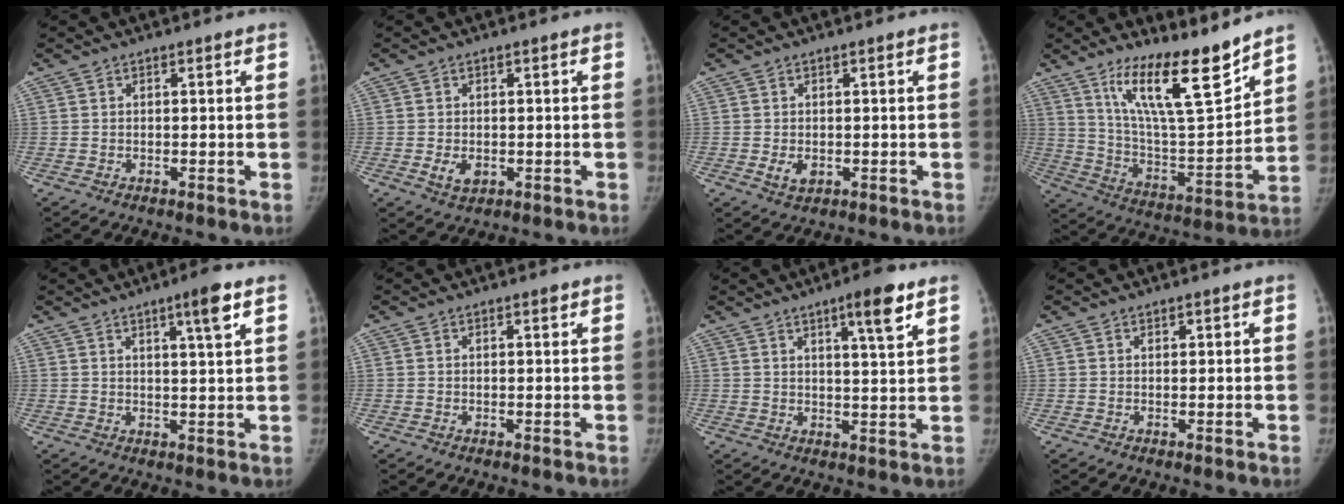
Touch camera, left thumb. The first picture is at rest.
{"total": 3.0, "force": [-0.6, 2.1, 2.1], "torque": [-0.033, -0.004, -0.003]}
{"total": 2.6, "force": [-0.4, 1.8, 1.8], "torque": [-0.029, -0.004, -0.001]}
{"total": 18.4, "force": [13.0, 3.9, 12.5], "torque": [-0.177, -0.088, 0.231]}
{"total": 5.4, "force": [3.0, 0.3, 4.5], "torque": [-0.066, -0.016, 0.047]}
{"total": 0.6, "force": [0.4, 0.2, 0.4], "torque": [-0.006, -0.002, 0.005]}
{"total": 7.3, "force": [4.3, 1.0, 5.8], "torque": [-0.082, -0.025, 0.065]}
{"total": 0.6, "force": [0.4, 0.3, 0.2], "torque": [0.001, -0.002, 0.006]}